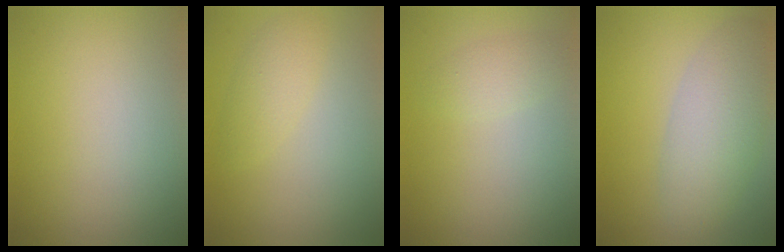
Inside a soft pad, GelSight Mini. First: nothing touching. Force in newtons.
{"total": 1.9, "press": 1.9, "slide": 0.1}
{"total": 1.5, "press": 1.5, "slide": 0.1}
{"total": 4.9, "press": 4.9, "slide": 0.3}